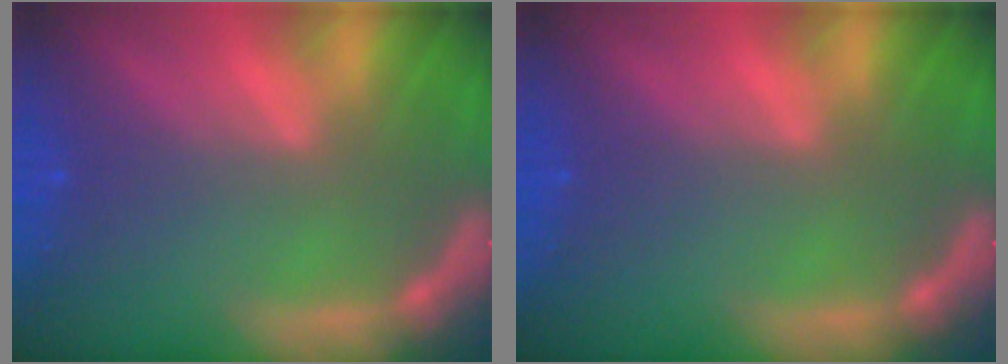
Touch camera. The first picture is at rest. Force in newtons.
{"total": 0.0}